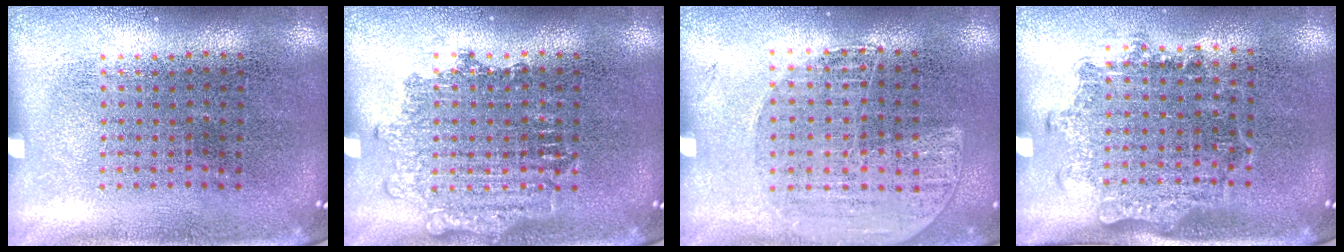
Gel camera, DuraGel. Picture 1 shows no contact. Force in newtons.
{"total": 2.0, "press": 1.9, "slide": 0.4}
{"total": 1.3, "press": 1.3, "slide": 0.1}
{"total": 1.4, "press": 1.1, "slide": 0.8}